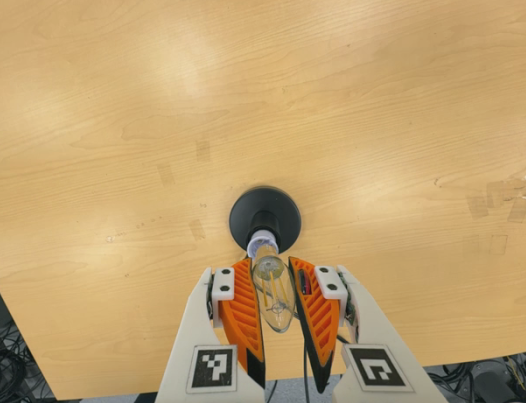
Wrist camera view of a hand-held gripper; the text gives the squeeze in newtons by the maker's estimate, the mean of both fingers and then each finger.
{"total": 19.7, "left": 21.4, "right": 18.0}